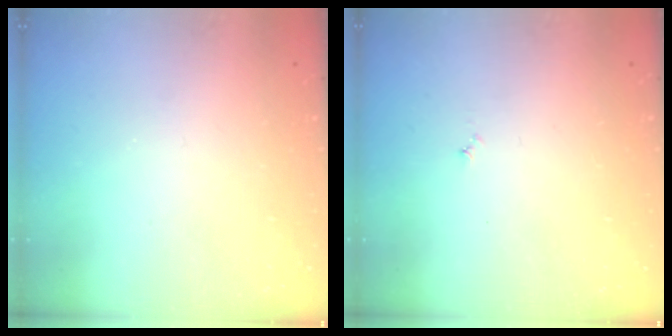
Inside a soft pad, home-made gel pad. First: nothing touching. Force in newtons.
{"total": 3.0, "press": 2.9, "slide": 0.3}